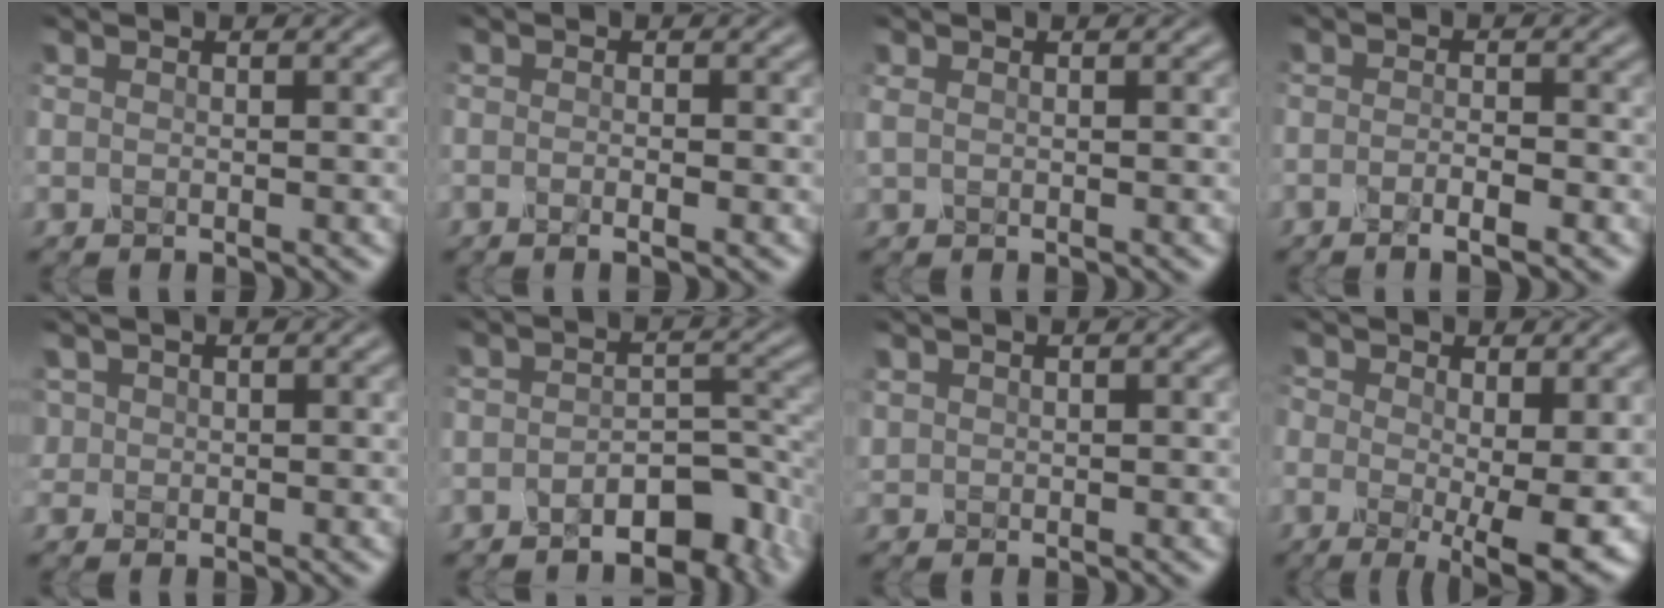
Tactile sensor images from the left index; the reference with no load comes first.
{"total": 1.1, "force": [-0.4, 0.2, 1.0], "torque": [-0.014, -0.004, -0.008]}
{"total": 0.7, "force": [0.4, 0.4, 0.5], "torque": [-0.015, 0.002, 0.009]}
{"total": 2.1, "force": [-1.1, 0.5, 1.7], "torque": [-0.027, -0.001, -0.021]}
{"total": 1.2, "force": [0.3, 1.2, 0.2], "torque": [-0.004, -0.002, 0.007]}
{"total": 5.3, "force": [-3.3, 2.2, 3.4], "torque": [-0.045, 0.004, -0.054]}
{"total": 0.7, "force": [0.5, 0.5, 0.0], "torque": [-0.002, -0.001, 0.014]}
{"total": 7.5, "force": [-0.8, 3.1, 6.8], "torque": [-0.114, -0.016, -0.014]}